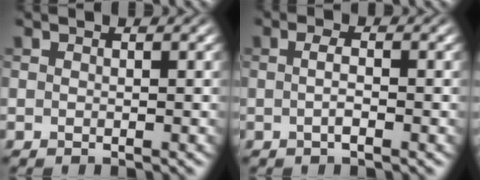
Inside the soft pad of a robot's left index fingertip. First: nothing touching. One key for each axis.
{"total": 1.8, "fx": -0.2, "fy": 0.4, "fz": 1.7, "tx": -0.031, "ty": 0.000, "tz": -0.008}